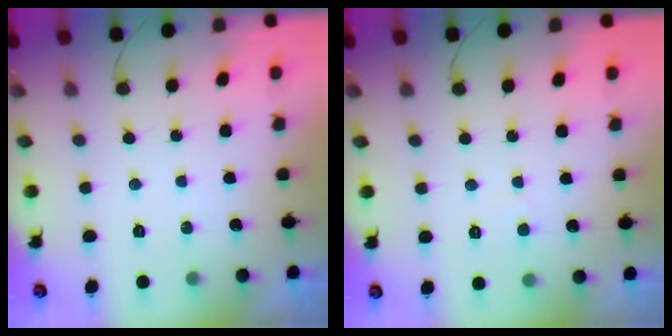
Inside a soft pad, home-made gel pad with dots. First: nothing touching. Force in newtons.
{"total": 2.4, "press": 2.4, "slide": 0.2}